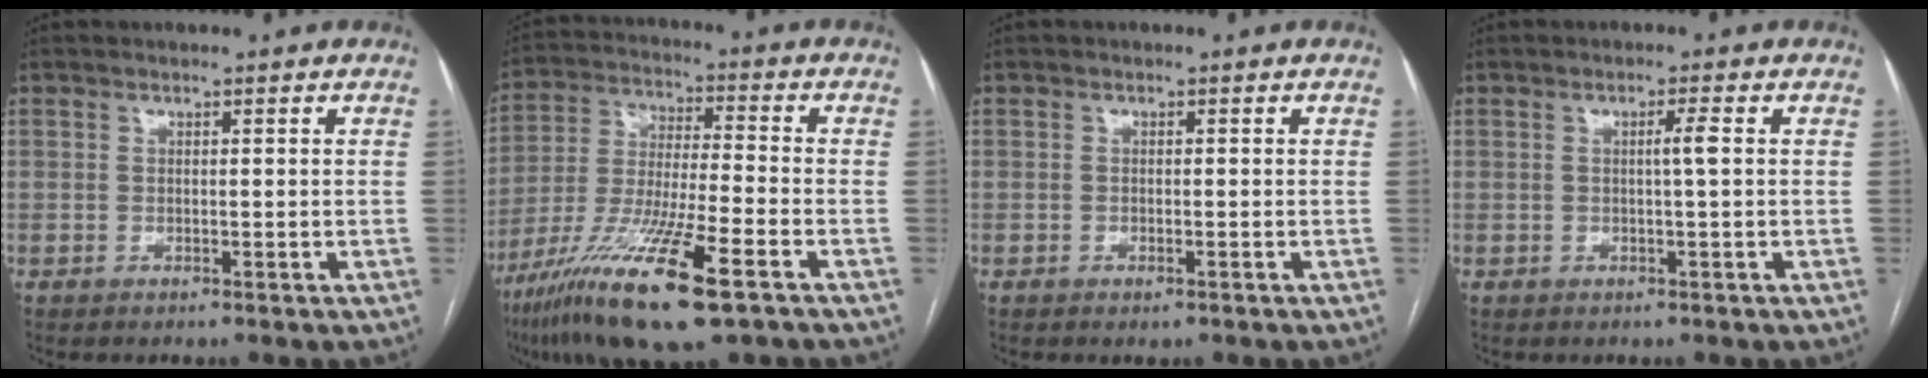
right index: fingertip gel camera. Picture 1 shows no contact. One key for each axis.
{"total": 18.0, "fx": -10.1, "fy": 1.7, "fz": 14.8, "tx": -0.293, "ty": -0.044, "tz": -0.182}
{"total": 0.9, "fx": -0.5, "fy": 0.3, "fz": 0.6, "tx": -0.010, "ty": -0.001, "tz": -0.003}
{"total": 2.1, "fx": 0.2, "fy": -0.4, "fz": 2.0, "tx": -0.035, "ty": 0.000, "tz": 0.003}